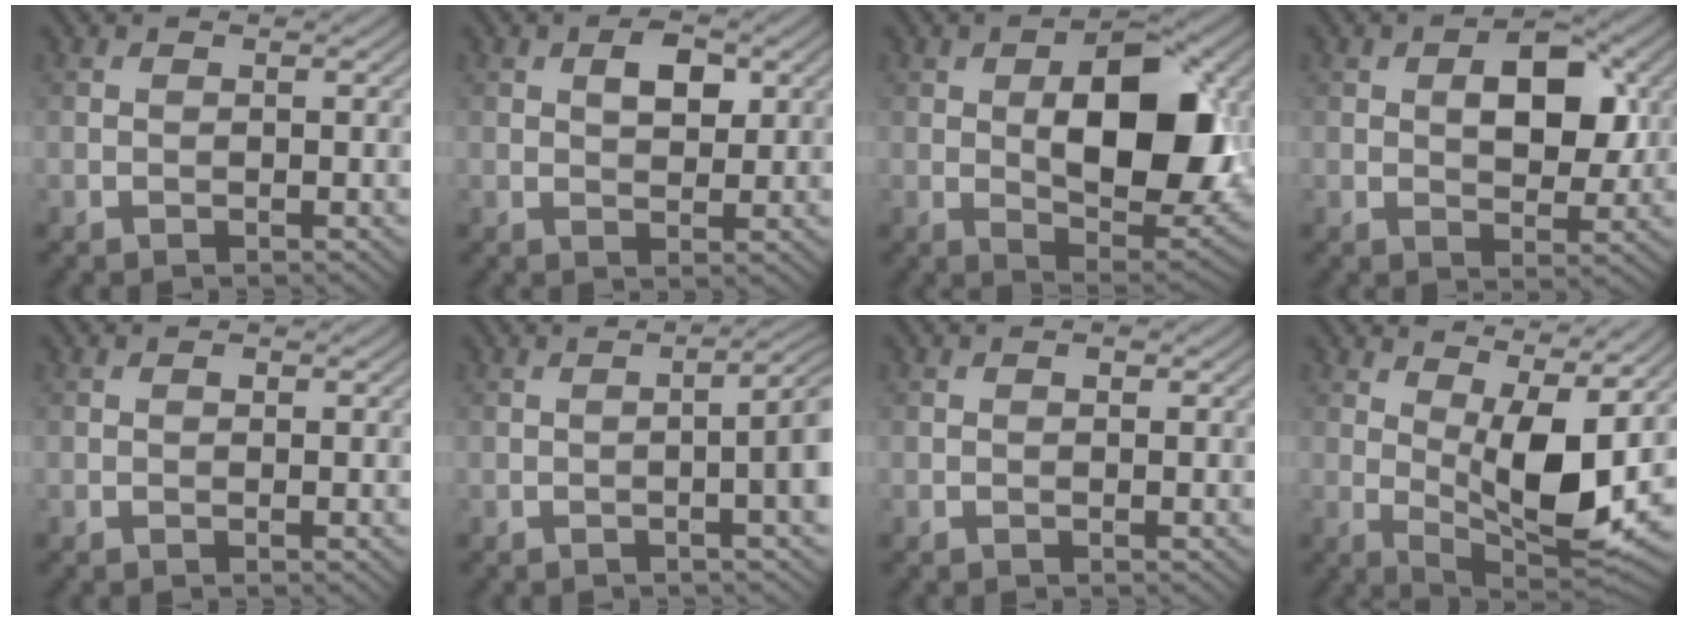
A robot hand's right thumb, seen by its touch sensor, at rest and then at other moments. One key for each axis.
{"total": 3.6, "fx": 1.2, "fy": 2.0, "fz": 2.7, "tx": -0.045, "ty": 0.002, "tz": 0.021}
{"total": 13.1, "fx": 1.2, "fy": 6.8, "fz": 11.2, "tx": -0.160, "ty": -0.005, "tz": 0.025}
{"total": 7.2, "fx": 1.4, "fy": 4.1, "fz": 5.8, "tx": -0.082, "ty": 0.003, "tz": 0.020}
{"total": 0.6, "fx": 0.2, "fy": 0.3, "fz": 0.5, "tx": -0.006, "ty": -0.002, "tz": 0.002}
{"total": 6.4, "fx": -0.5, "fy": 1.8, "fz": 6.1, "tx": -0.072, "ty": 0.008, "tz": -0.009}
{"total": 0.6, "fx": 0.2, "fy": 0.4, "fz": 0.4, "tx": -0.003, "ty": -0.002, "tz": 0.001}
{"total": 12.2, "fx": 3.5, "fy": 4.5, "fz": 10.8, "tx": -0.182, "ty": -0.011, "tz": 0.058}